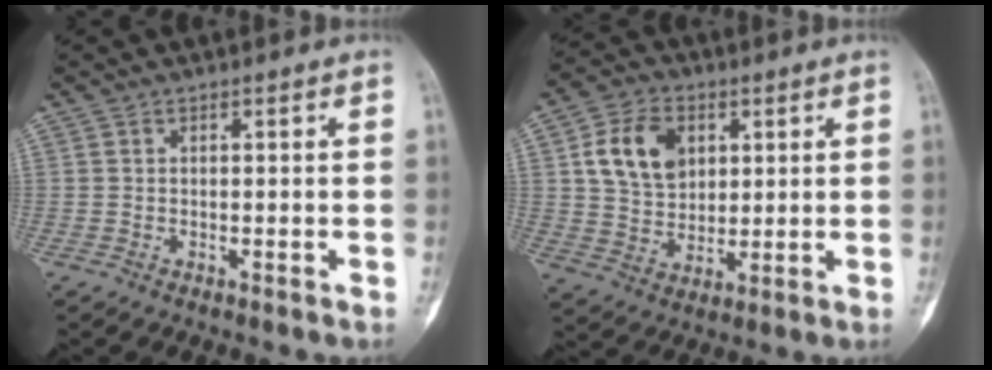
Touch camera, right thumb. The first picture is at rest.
{"total": 11.7, "force": [3.5, 8.5, 7.2], "torque": [-0.102, -0.007, 0.066]}